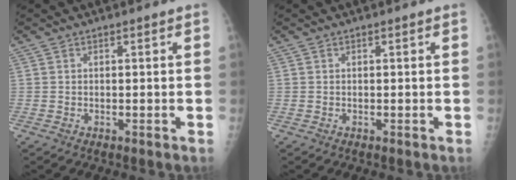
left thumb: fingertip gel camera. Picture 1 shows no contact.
{"total": 0.0}